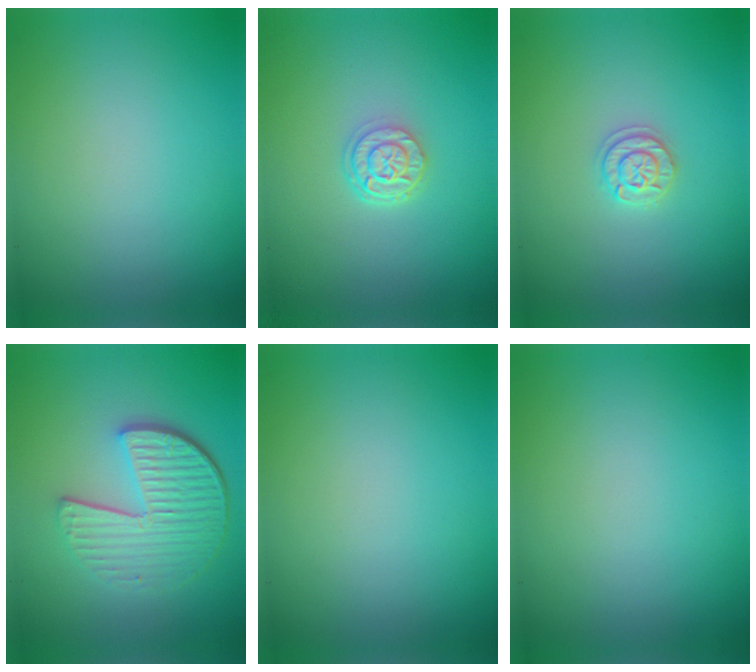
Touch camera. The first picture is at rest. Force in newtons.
{"total": 2.7, "press": 2.1, "slide": 1.7}
{"total": 1.7, "press": 1.7, "slide": 0.2}
{"total": 6.1, "press": 4.3, "slide": 4.3}
{"total": 0.0}
{"total": 0.0}